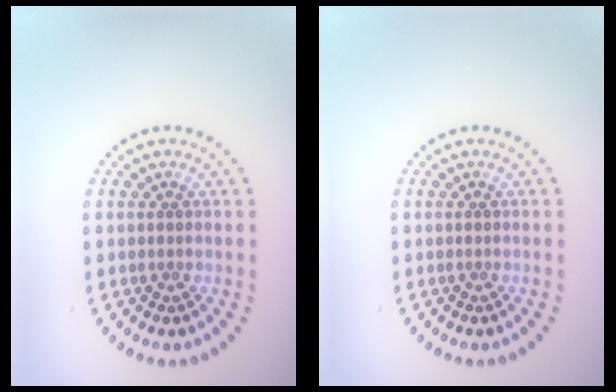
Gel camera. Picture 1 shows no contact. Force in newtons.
{"total": 0.0}